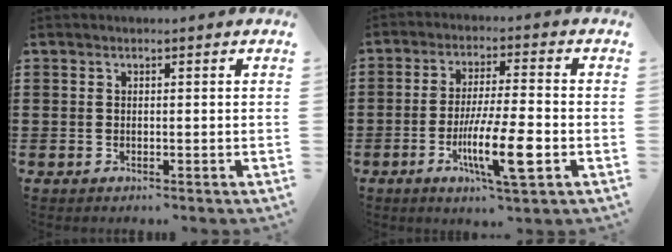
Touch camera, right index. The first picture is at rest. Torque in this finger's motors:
{"motor_torque": [0.48, 0.03, 0.35, 0.15]}